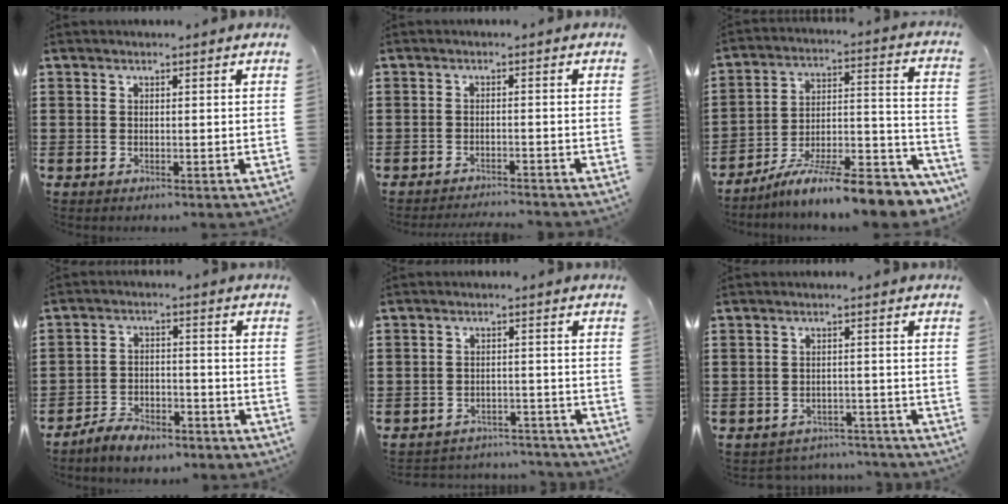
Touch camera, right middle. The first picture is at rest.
{"total": 2.0, "force": [-2.0, -0.1, 0.1], "torque": [-0.005, 0.003, -0.043]}
{"total": 11.9, "force": [-9.8, 1.1, 6.7], "torque": [-0.100, 0.018, -0.181]}
{"total": 5.3, "force": [-4.9, 1.2, 1.6], "torque": [-0.032, 0.010, -0.097]}
{"total": 3.6, "force": [-3.5, 0.7, -0.5], "torque": [0.001, 0.002, -0.077]}
{"total": 2.8, "force": [-2.8, 0.5, -0.2], "torque": [-0.005, 0.001, -0.061]}